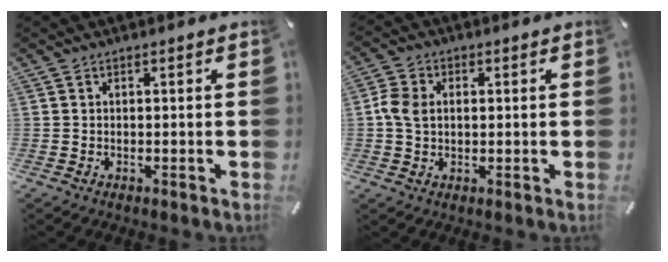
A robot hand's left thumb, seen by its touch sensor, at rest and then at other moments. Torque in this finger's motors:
{"motor_torque": [0.62, 0.59, 0.55, -0.02, 0.11]}